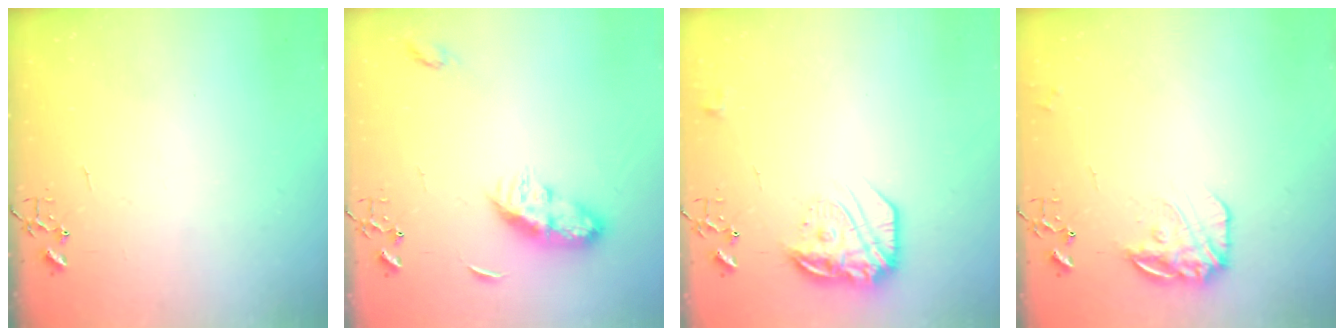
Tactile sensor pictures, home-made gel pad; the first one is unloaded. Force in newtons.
{"total": 8.8, "press": 8.8, "slide": 0.0}
{"total": 17.3, "press": 17.2, "slide": 1.2}
{"total": 13.7, "press": 13.7, "slide": 0.9}